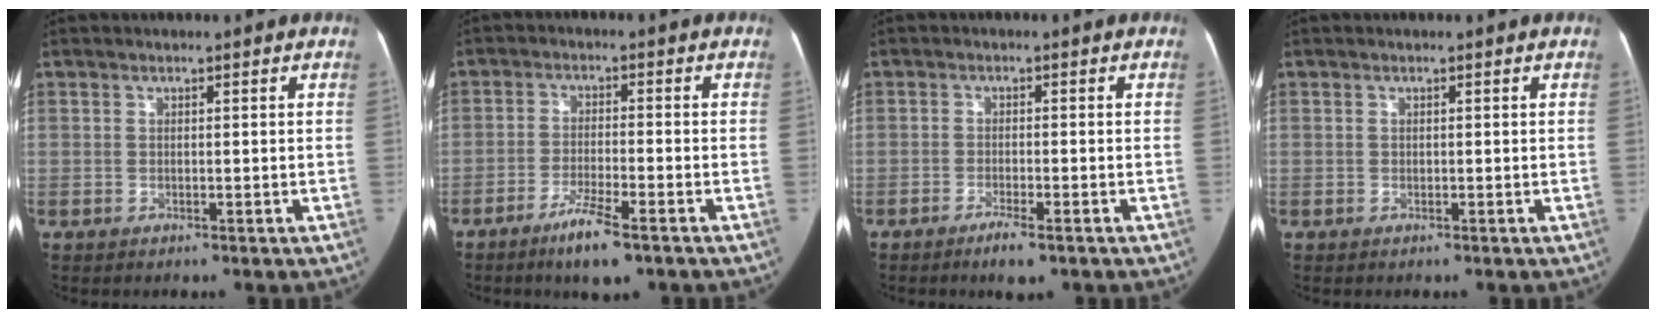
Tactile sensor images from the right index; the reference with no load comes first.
{"total": 6.6, "force": [-4.4, 0.6, 5.0], "torque": [-0.097, -0.013, -0.074]}
{"total": 3.5, "force": [-2.3, 0.4, 2.6], "torque": [-0.048, -0.006, -0.038]}
{"total": 0.0}